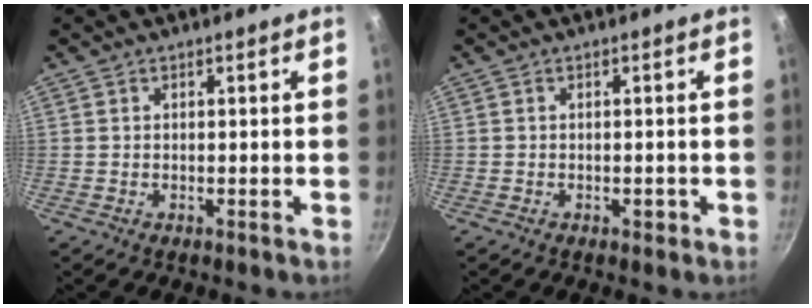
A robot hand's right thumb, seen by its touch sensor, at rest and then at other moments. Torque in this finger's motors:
{"motor_torque": [0.45, 0.02, 0.54, -0.54, 0.06]}